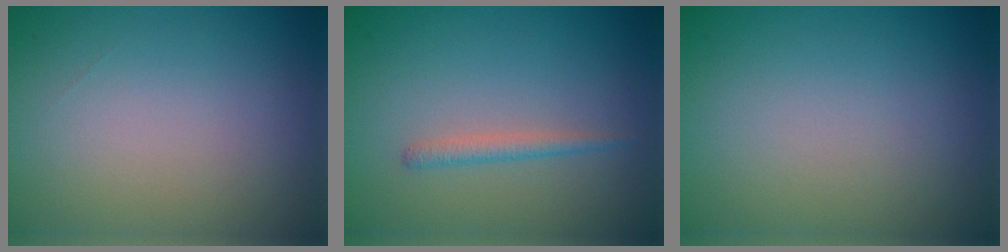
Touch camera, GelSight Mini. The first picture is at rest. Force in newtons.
{"total": 1.3, "press": 1.3, "slide": 0.0}
{"total": 0.0}